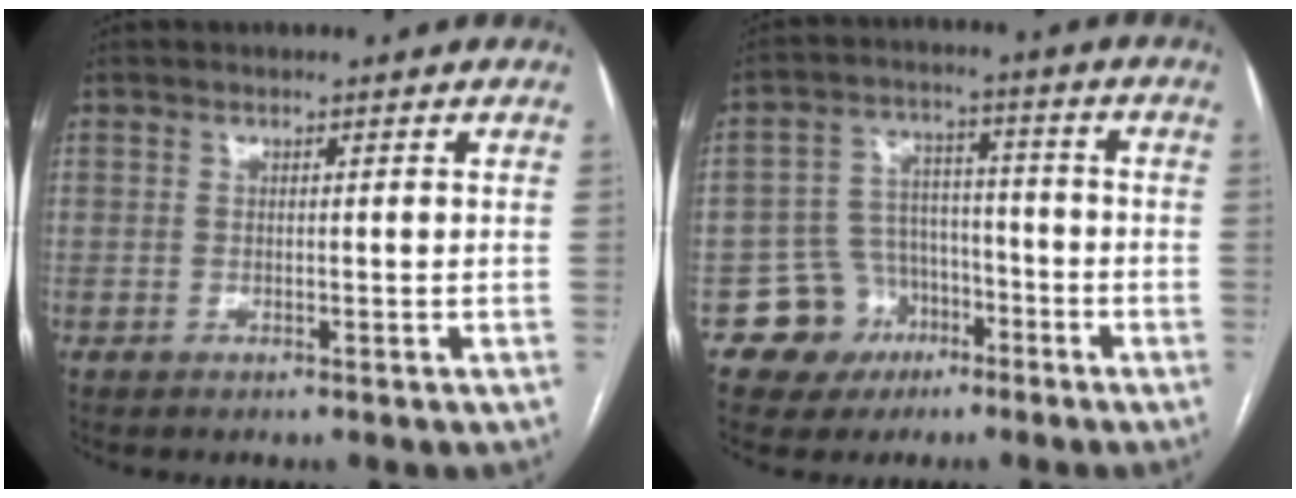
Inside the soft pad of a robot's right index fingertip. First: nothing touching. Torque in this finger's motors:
{"motor_torque": [-0.11, 0.00, -0.70, -0.21]}